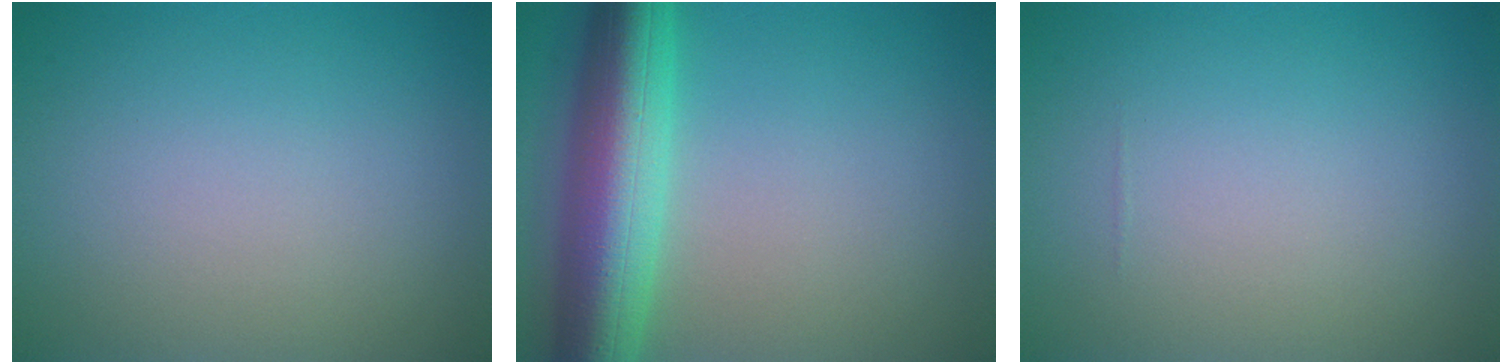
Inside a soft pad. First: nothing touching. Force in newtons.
{"total": 9.1, "press": 9.1, "slide": 0.4}
{"total": 0.0}